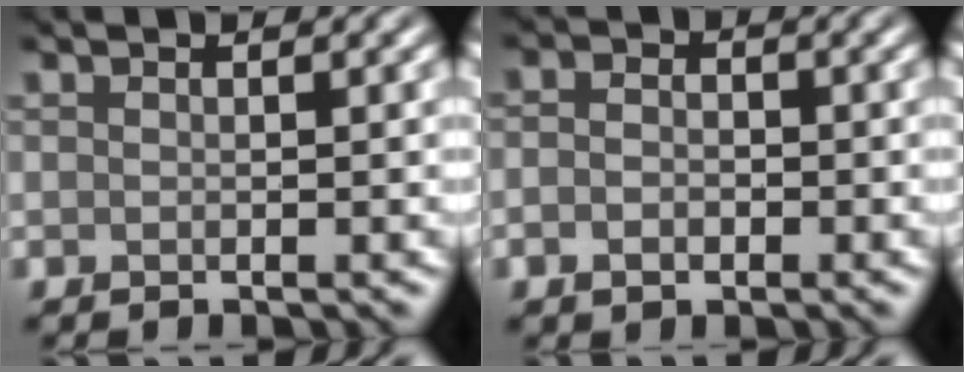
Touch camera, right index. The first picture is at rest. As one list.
[{"total": 2.2, "force": [-0.6, 1.6, 1.3], "torque": [-0.018, -0.001, -0.019]}]